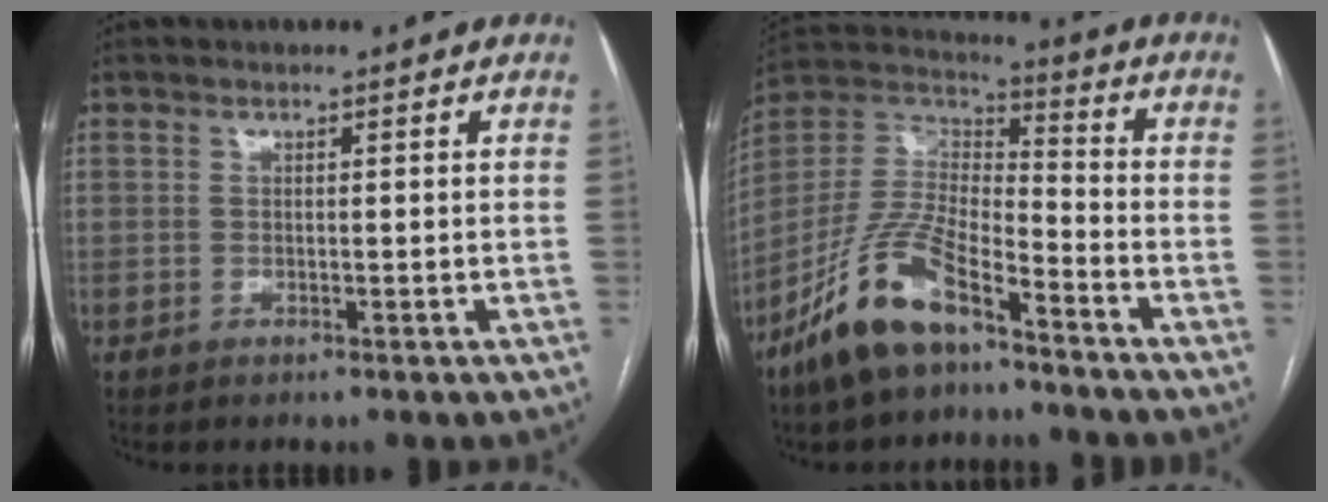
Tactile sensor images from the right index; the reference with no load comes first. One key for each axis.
{"total": 14.3, "fx": -9.7, "fy": 4.4, "fz": 9.5, "tx": -0.201, "ty": 0.008, "tz": -0.183}